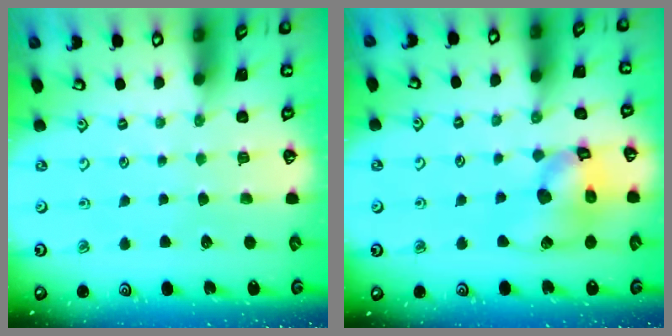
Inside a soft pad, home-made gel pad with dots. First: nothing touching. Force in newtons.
{"total": 13.1, "press": 12.9, "slide": 1.8}